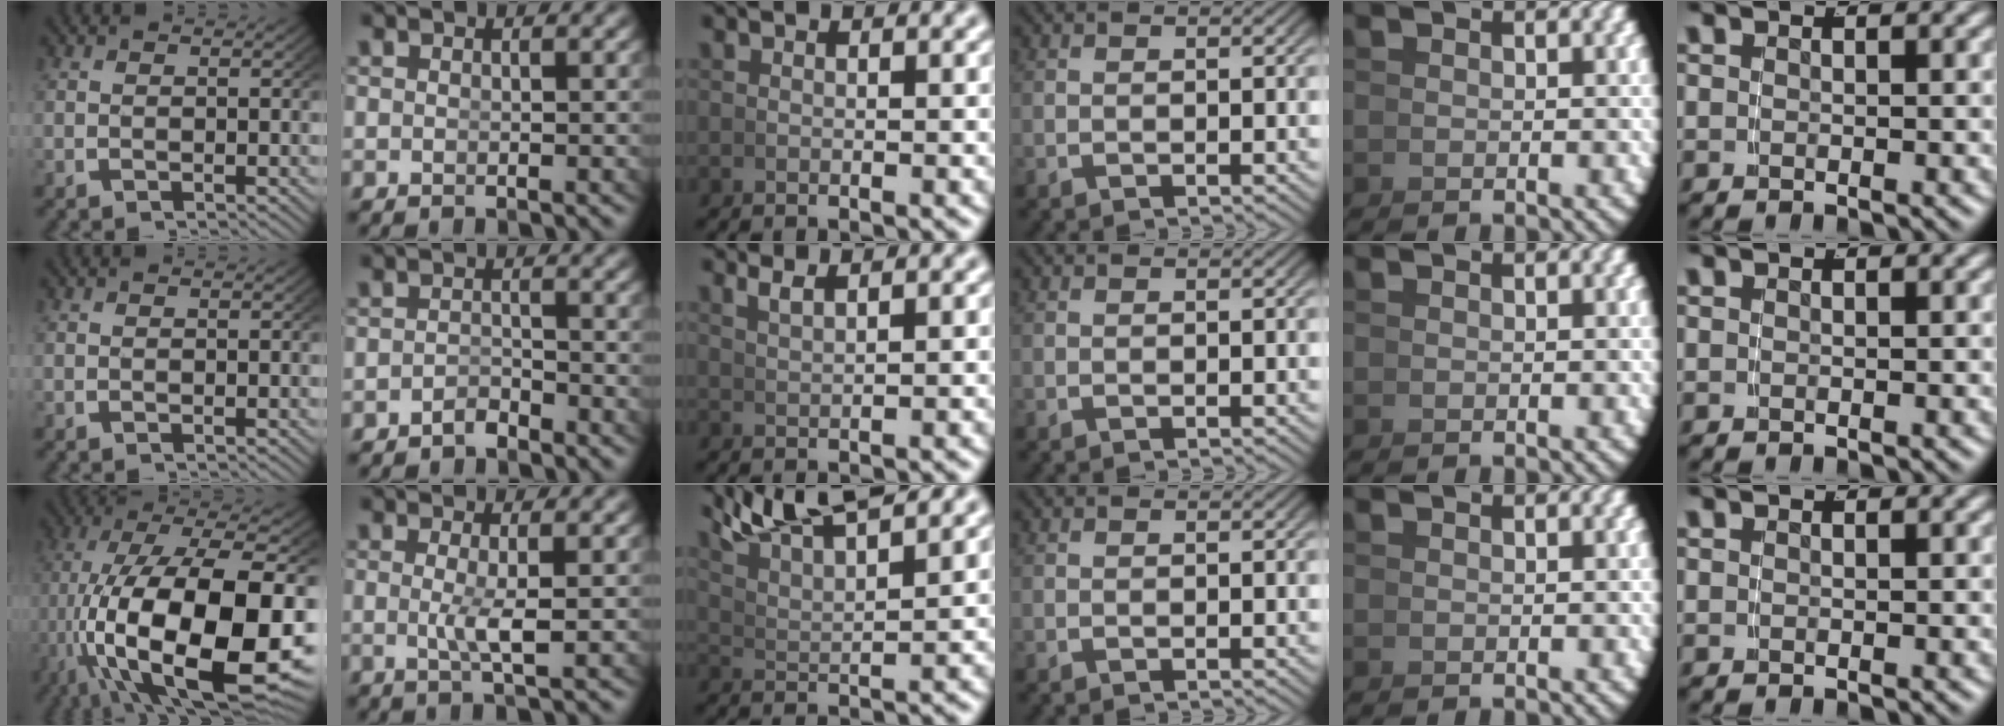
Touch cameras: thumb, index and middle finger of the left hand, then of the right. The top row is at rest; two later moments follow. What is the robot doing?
{"motion": "grasp_and_lifting", "object": "whiteboard"}